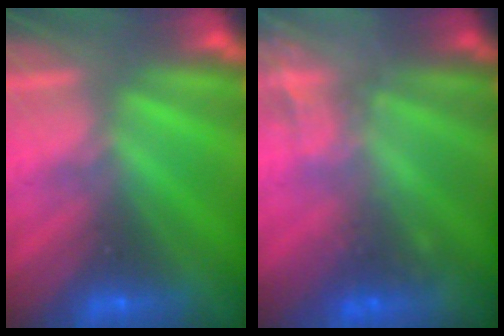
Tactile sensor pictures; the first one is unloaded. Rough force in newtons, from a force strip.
{"total": 2.1}